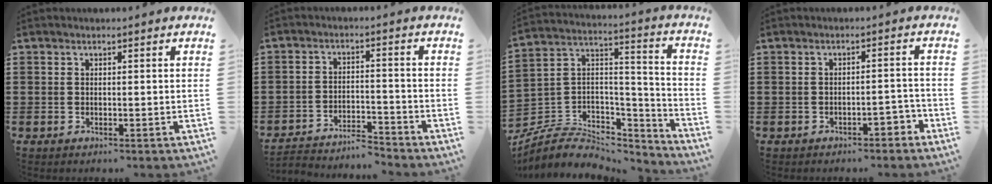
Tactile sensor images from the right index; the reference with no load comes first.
{"total": 3.8, "force": [-3.8, 0.4, 0.1], "torque": [-0.008, 0.005, -0.081]}
{"total": 5.7, "force": [-3.9, 3.9, 1.5], "torque": [-0.053, -0.007, -0.078]}
{"total": 2.6, "force": [-2.0, 0.7, 1.5], "torque": [-0.029, 0.004, -0.040]}